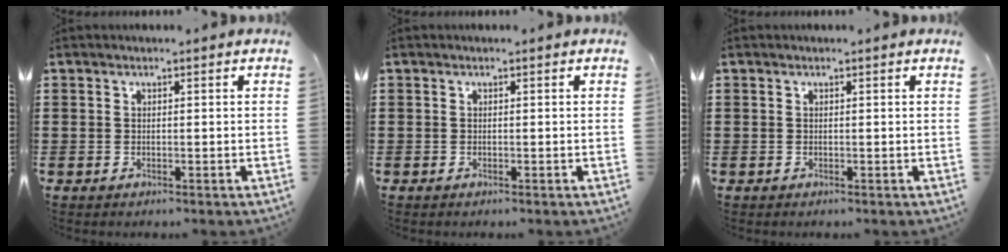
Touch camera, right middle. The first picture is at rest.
{"total": 0.0}
{"total": 0.0}